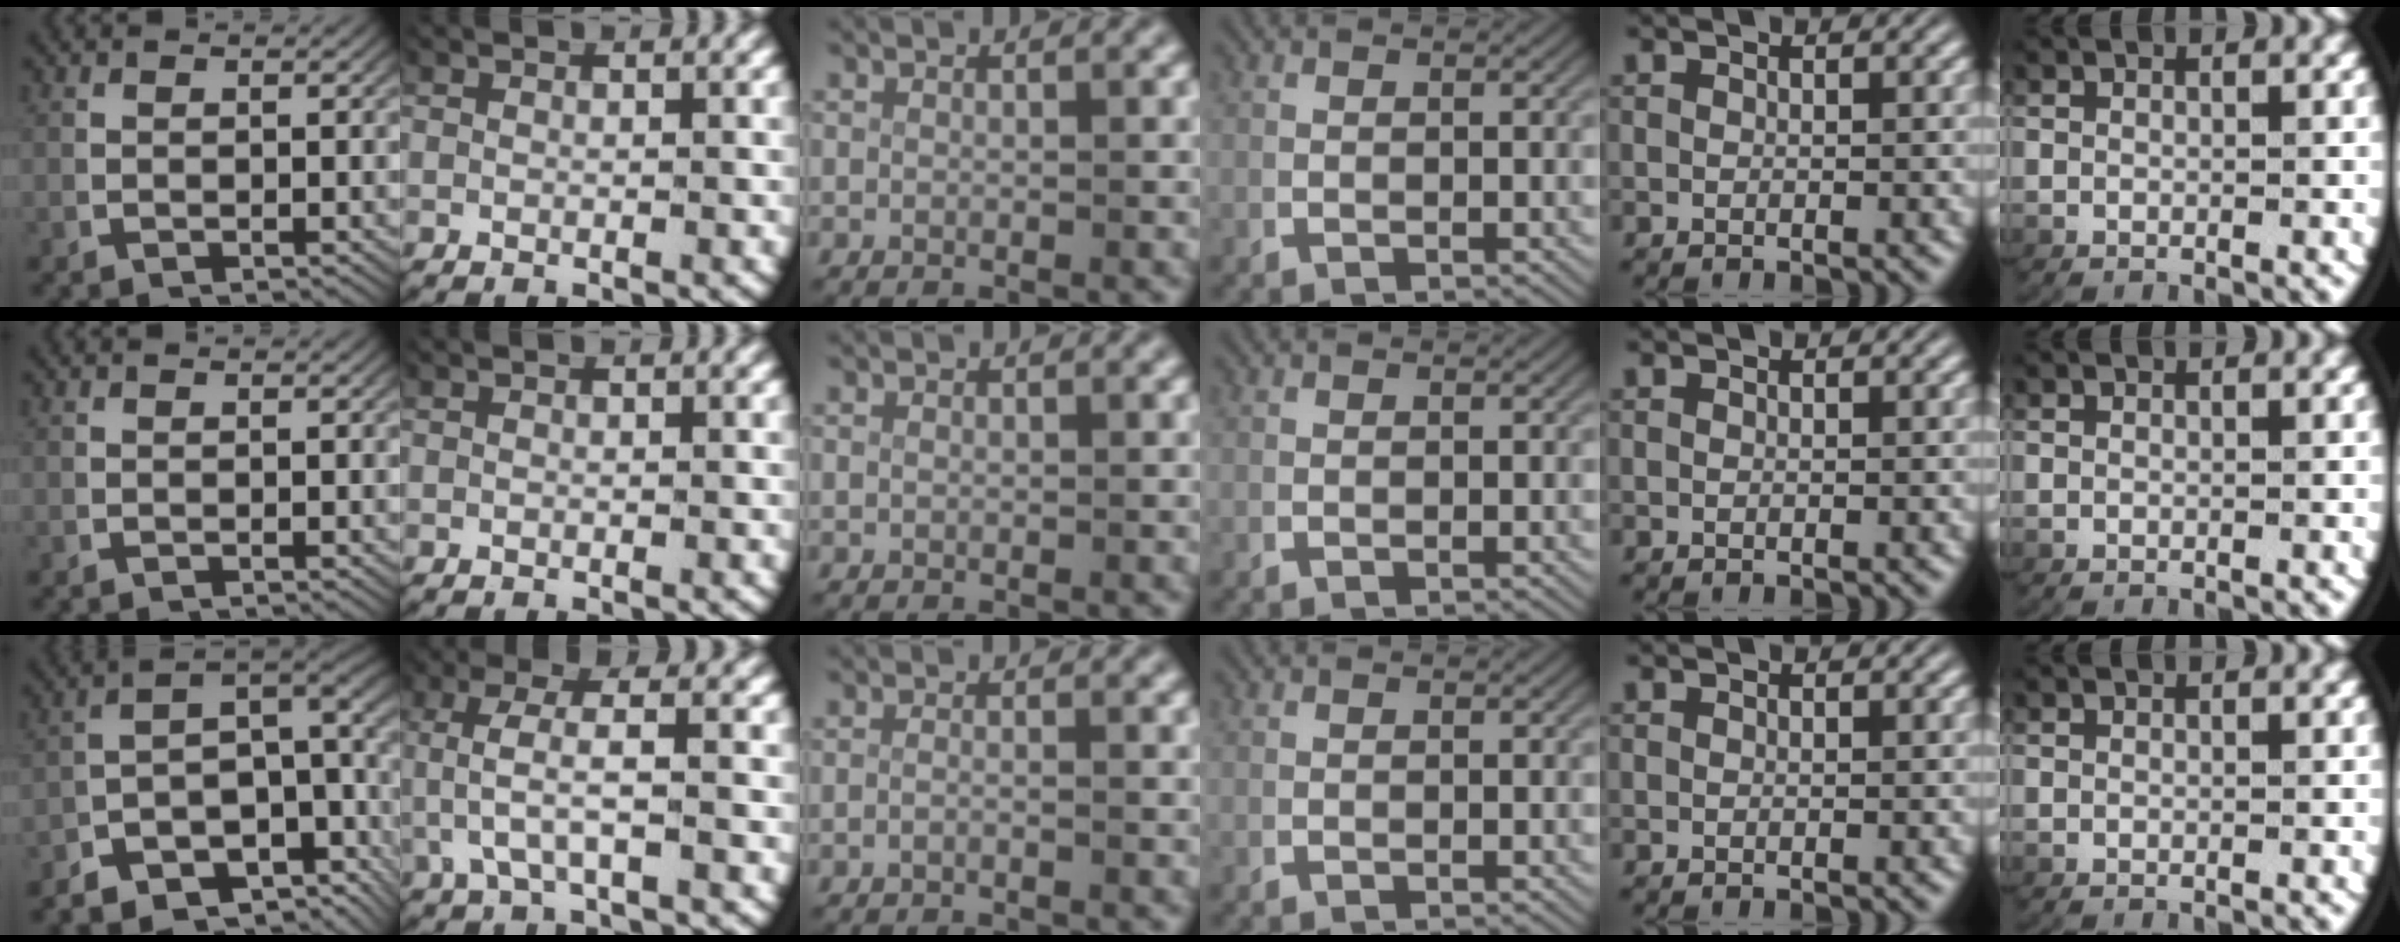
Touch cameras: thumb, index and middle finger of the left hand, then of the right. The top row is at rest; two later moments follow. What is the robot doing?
{"motion": "lift_and_place", "object": "towel"}